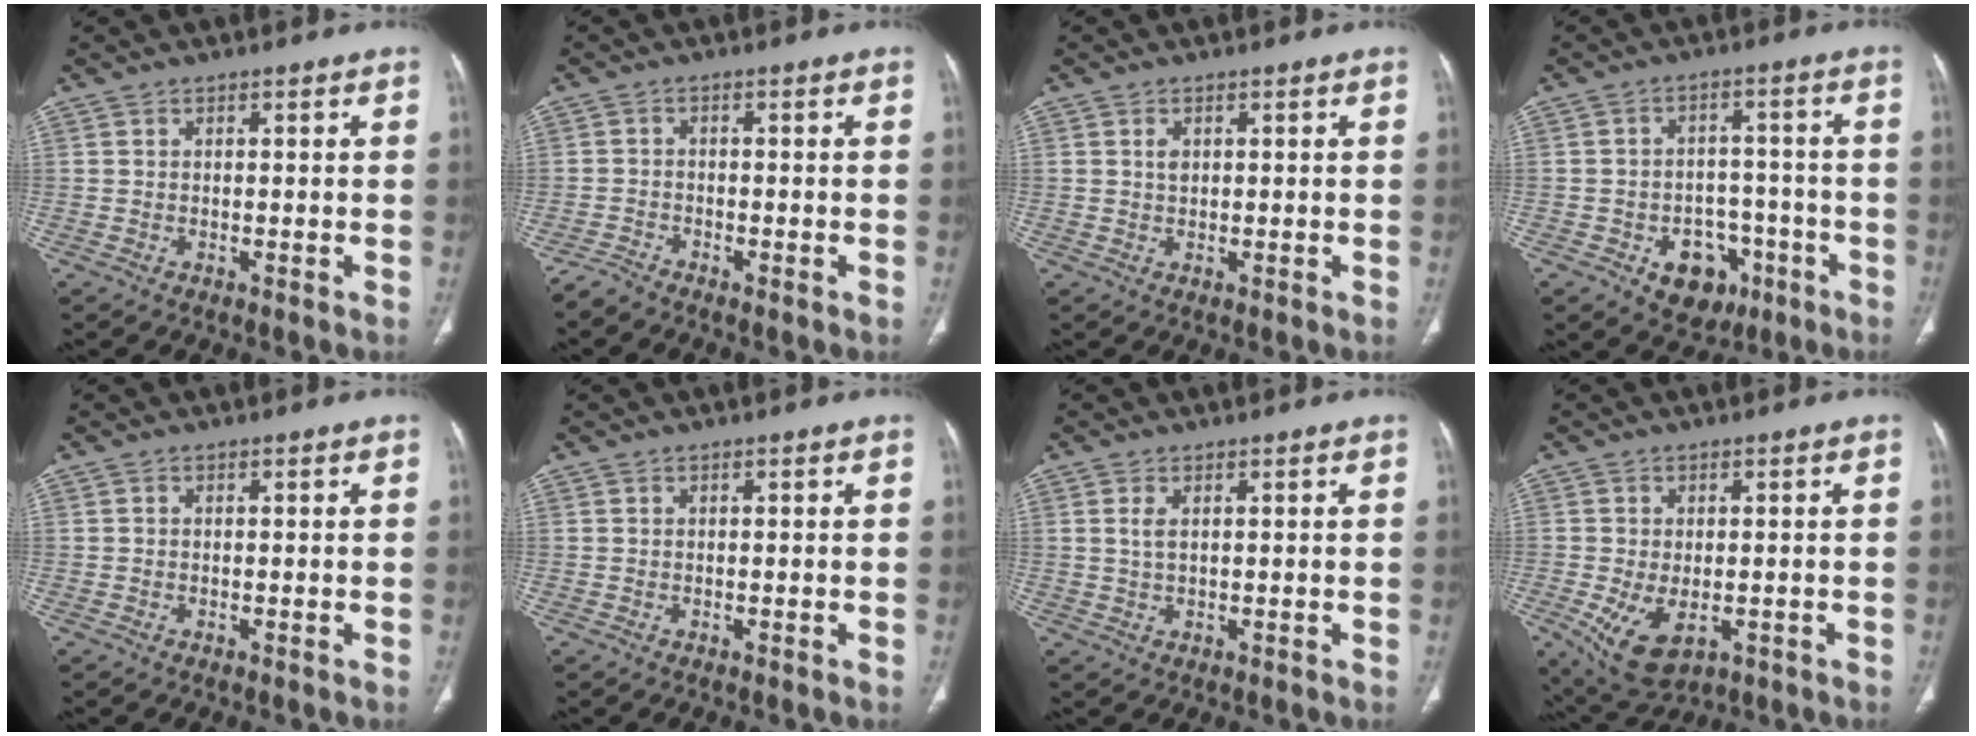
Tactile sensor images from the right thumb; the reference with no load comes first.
{"total": 2.1, "force": [-2.1, 0.2, 0.4], "torque": [-0.012, -0.004, -0.047]}
{"total": 1.6, "force": [0.5, 1.0, 1.1], "torque": [-0.016, -0.001, 0.013]}
{"total": 10.0, "force": [-4.6, 7.3, 5.0], "torque": [-0.033, 0.038, -0.057]}
{"total": 0.0}
{"total": 0.0}
{"total": 2.2, "force": [0.8, 1.0, 1.8], "torque": [-0.042, 0.001, 0.022]}
{"total": 9.0, "force": [-2.7, 5.2, 6.8], "torque": [-0.125, -0.008, -0.031]}